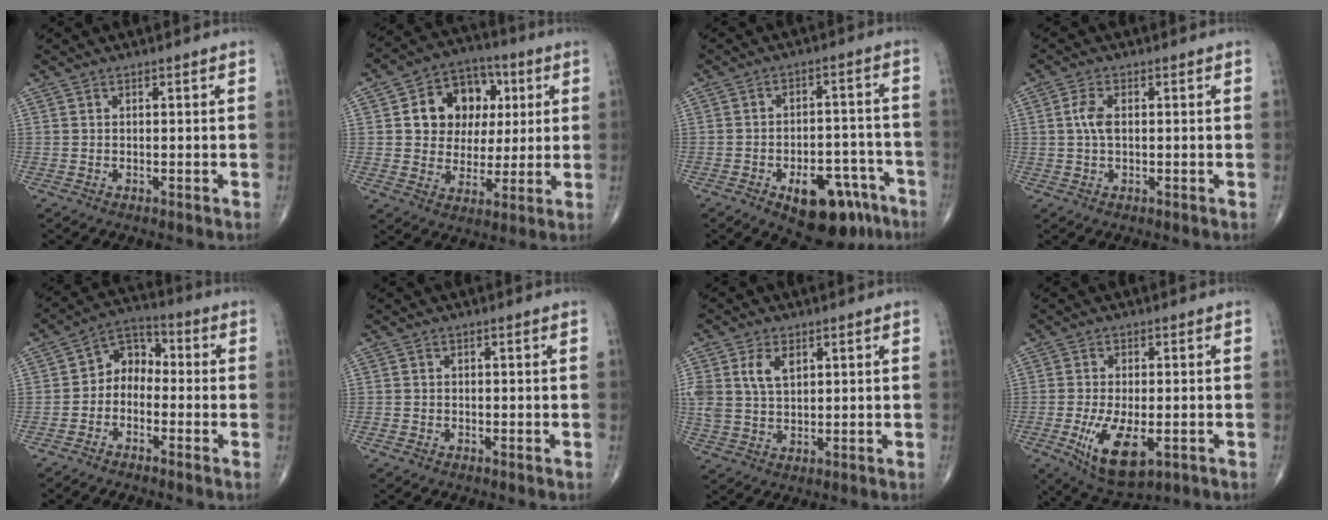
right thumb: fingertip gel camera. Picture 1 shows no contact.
{"total": 14.1, "force": [3.3, 11.5, 7.5], "torque": [-0.071, 0.007, 0.055]}
{"total": 14.4, "force": [-8.0, 7.4, 9.3], "torque": [-0.094, 0.052, -0.105]}
{"total": 3.2, "force": [0.3, 1.6, 2.8], "torque": [-0.064, 0.006, 0.002]}
{"total": 6.6, "force": [-1.7, 5.1, 3.8], "torque": [-0.032, 0.038, -0.052]}
{"total": 0.8, "force": [-0.6, 0.6, 0.2], "torque": [-0.001, 0.002, -0.013]}
{"total": 7.0, "force": [2.5, 4.4, 4.9], "torque": [-0.097, -0.002, 0.054]}
{"total": 10.4, "force": [-3.2, 4.7, 8.8], "torque": [-0.158, -0.016, -0.045]}